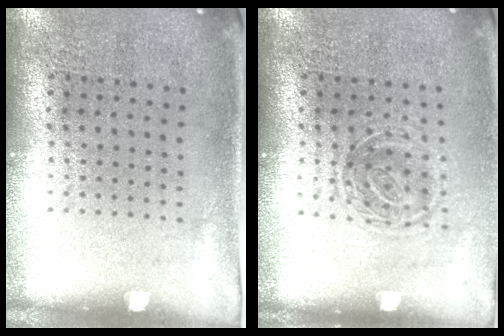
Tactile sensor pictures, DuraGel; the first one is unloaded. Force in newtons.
{"total": 1.3, "press": 1.1, "slide": 0.7}